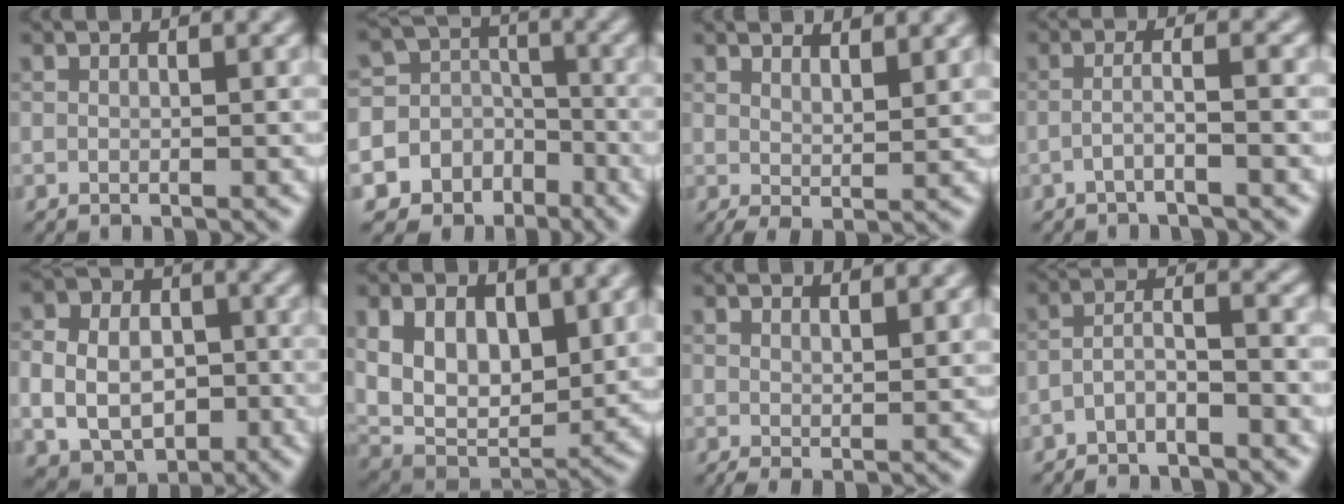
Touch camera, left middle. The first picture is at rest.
{"total": 11.4, "force": [-5.8, 9.6, 1.8], "torque": [-0.049, -0.012, -0.100]}
{"total": 3.3, "force": [2.5, 0.9, 2.0], "torque": [-0.037, 0.002, 0.045]}
{"total": 2.3, "force": [-1.0, 0.4, 2.0], "torque": [-0.031, 0.012, -0.028]}
{"total": 9.2, "force": [-0.9, 7.6, 5.2], "torque": [-0.083, 0.001, -0.027]}
{"total": 8.4, "force": [2.3, 5.2, 6.2], "torque": [-0.122, -0.016, 0.042]}
{"total": 2.1, "force": [1.4, 0.6, 1.4], "torque": [-0.020, -0.001, 0.026]}
{"total": 3.1, "force": [-1.9, 1.0, 2.2], "torque": [-0.045, 0.008, -0.043]}